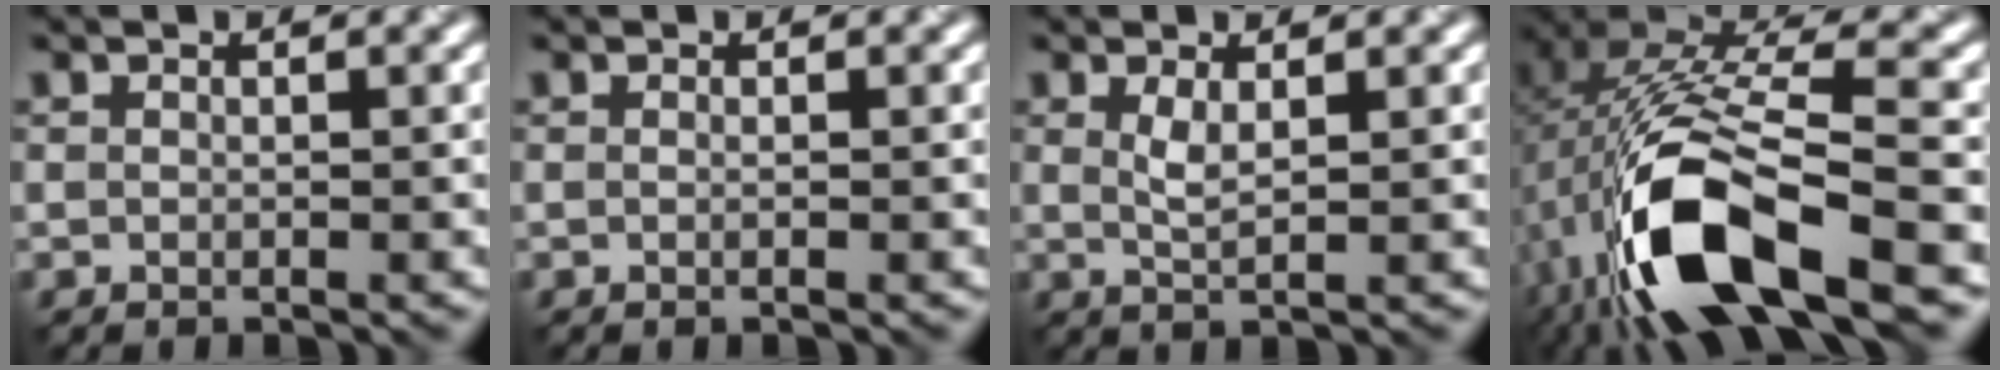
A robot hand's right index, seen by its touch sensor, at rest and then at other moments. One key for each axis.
{"total": 0.7, "fx": -0.2, "fy": 0.2, "fz": 0.6, "tx": -0.009, "ty": -0.002, "tz": -0.006}
{"total": 1.9, "fx": 0.4, "fy": 0.4, "fz": 1.8, "tx": -0.042, "ty": -0.004, "tz": 0.011}
{"total": 13.7, "fx": -4.7, "fy": 5.6, "fz": 11.6, "tx": -0.239, "ty": -0.011, "tz": -0.079}